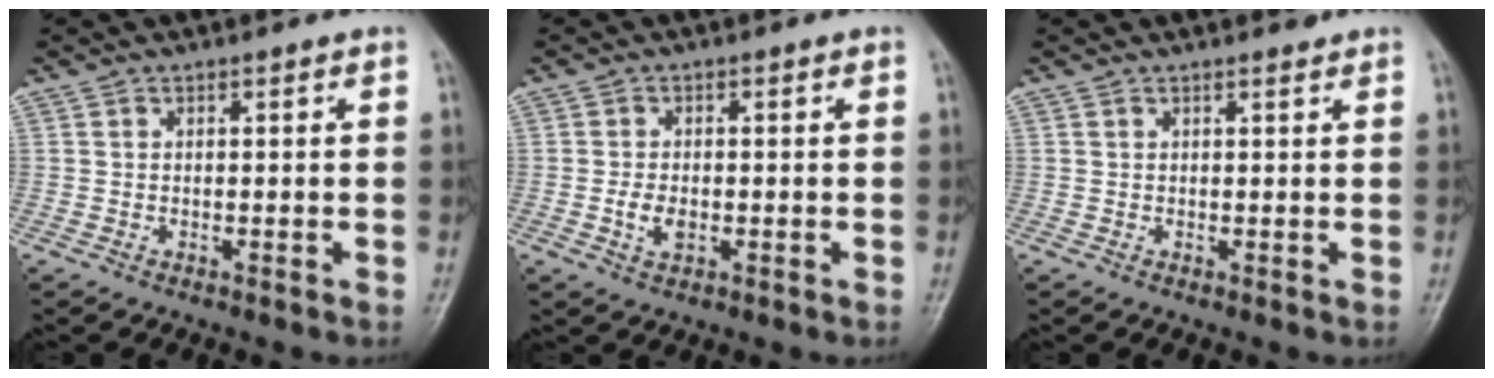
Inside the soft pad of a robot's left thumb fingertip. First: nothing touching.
{"total": 3.3, "force": [-0.7, 2.1, 2.4], "torque": [-0.043, 0.001, -0.013]}
{"total": 1.0, "force": [0.9, 0.3, 0.4], "torque": [-0.004, -0.004, 0.012]}